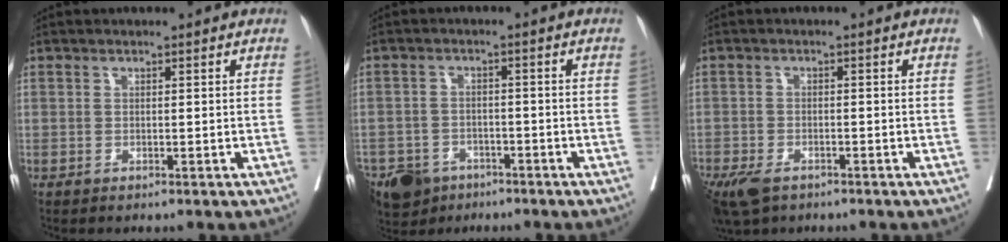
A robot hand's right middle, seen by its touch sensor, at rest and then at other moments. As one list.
[{"total": 9.4, "force": [-6.7, 5.8, 3.1], "torque": [-0.068, -0.005, -0.109]}, {"total": 9.8, "force": [-6.3, 5.3, 5.4], "torque": [-0.130, -0.015, -0.100]}]